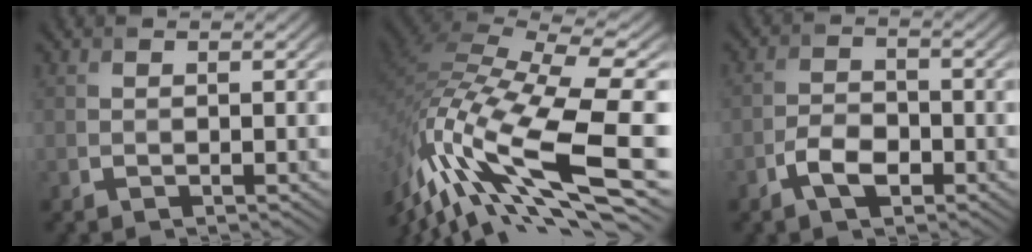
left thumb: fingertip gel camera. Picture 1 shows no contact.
{"total": 17.3, "force": [-7.3, 5.6, 14.6], "torque": [-0.325, 0.010, -0.142]}
{"total": 4.1, "force": [-2.2, 2.2, 2.7], "torque": [-0.053, 0.002, -0.046]}